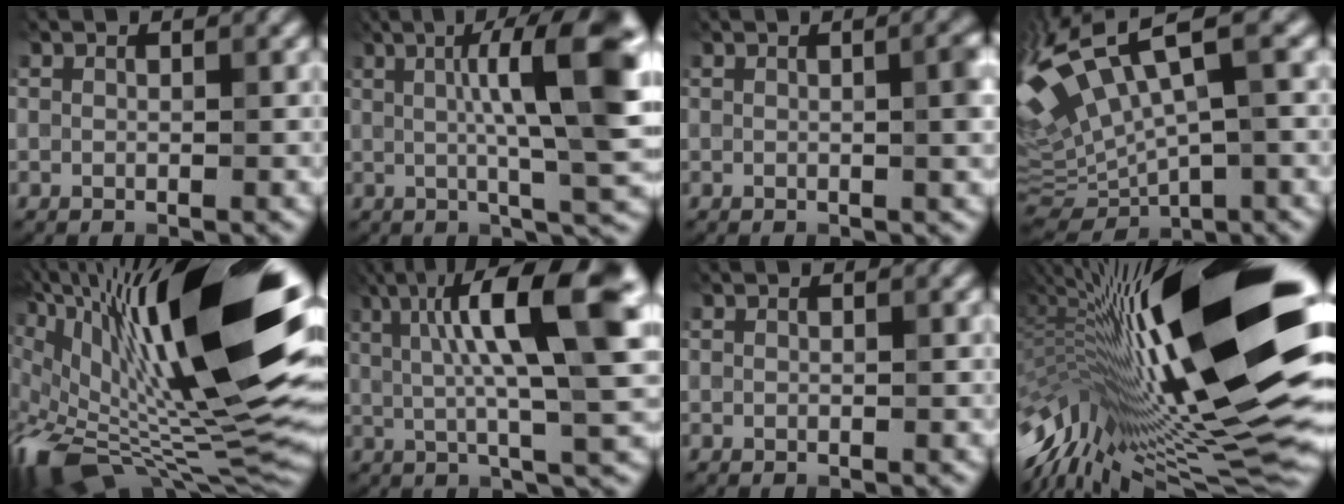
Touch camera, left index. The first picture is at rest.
{"total": 10.6, "force": [2.0, 1.9, 10.3], "torque": [-0.138, 0.013, 0.030]}
{"total": 3.1, "force": [0.2, 0.9, 2.9], "torque": [-0.030, 0.011, 0.002]}
{"total": 12.0, "force": [3.9, 3.8, 10.7], "torque": [-0.227, 0.021, 0.090]}
{"total": 20.4, "force": [3.6, 7.1, 18.8], "torque": [-0.321, -0.004, 0.058]}
{"total": 11.8, "force": [2.8, 2.4, 11.2], "torque": [-0.179, 0.015, 0.047]}
{"total": 0.0}
{"total": 20.4, "force": [2.0, 5.0, 19.7], "torque": [-0.323, -0.019, 0.036]}